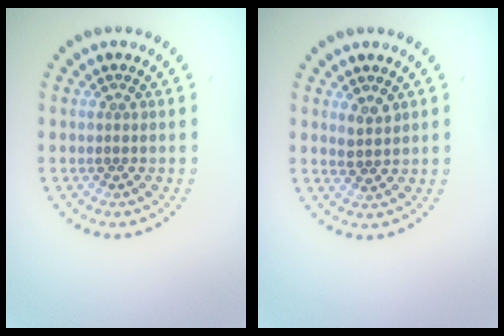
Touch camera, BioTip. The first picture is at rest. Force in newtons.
{"total": 1.5, "press": 1.3, "slide": 0.7}